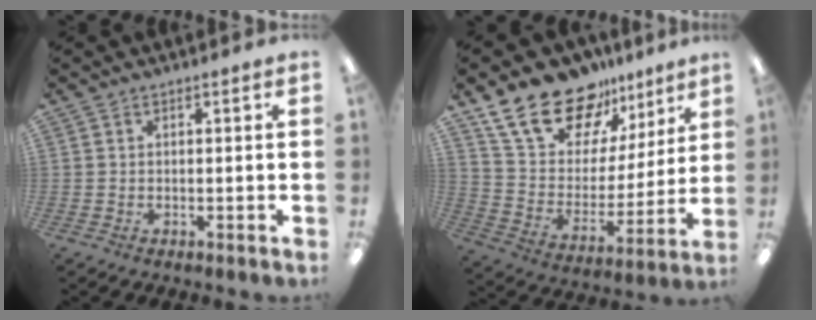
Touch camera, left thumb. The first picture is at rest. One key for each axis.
{"total": 20.8, "fx": 15.1, "fy": 11.2, "fz": 8.8, "tx": -0.159, "ty": -0.096, "tz": 0.274}